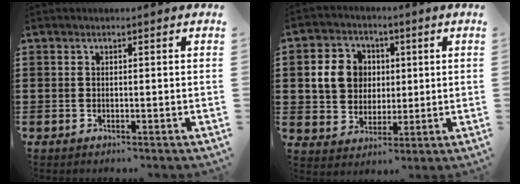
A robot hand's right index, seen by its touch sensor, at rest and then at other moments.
{"total": 7.9, "force": [1.3, 7.1, 3.4], "torque": [-0.093, 0.019, 0.021]}